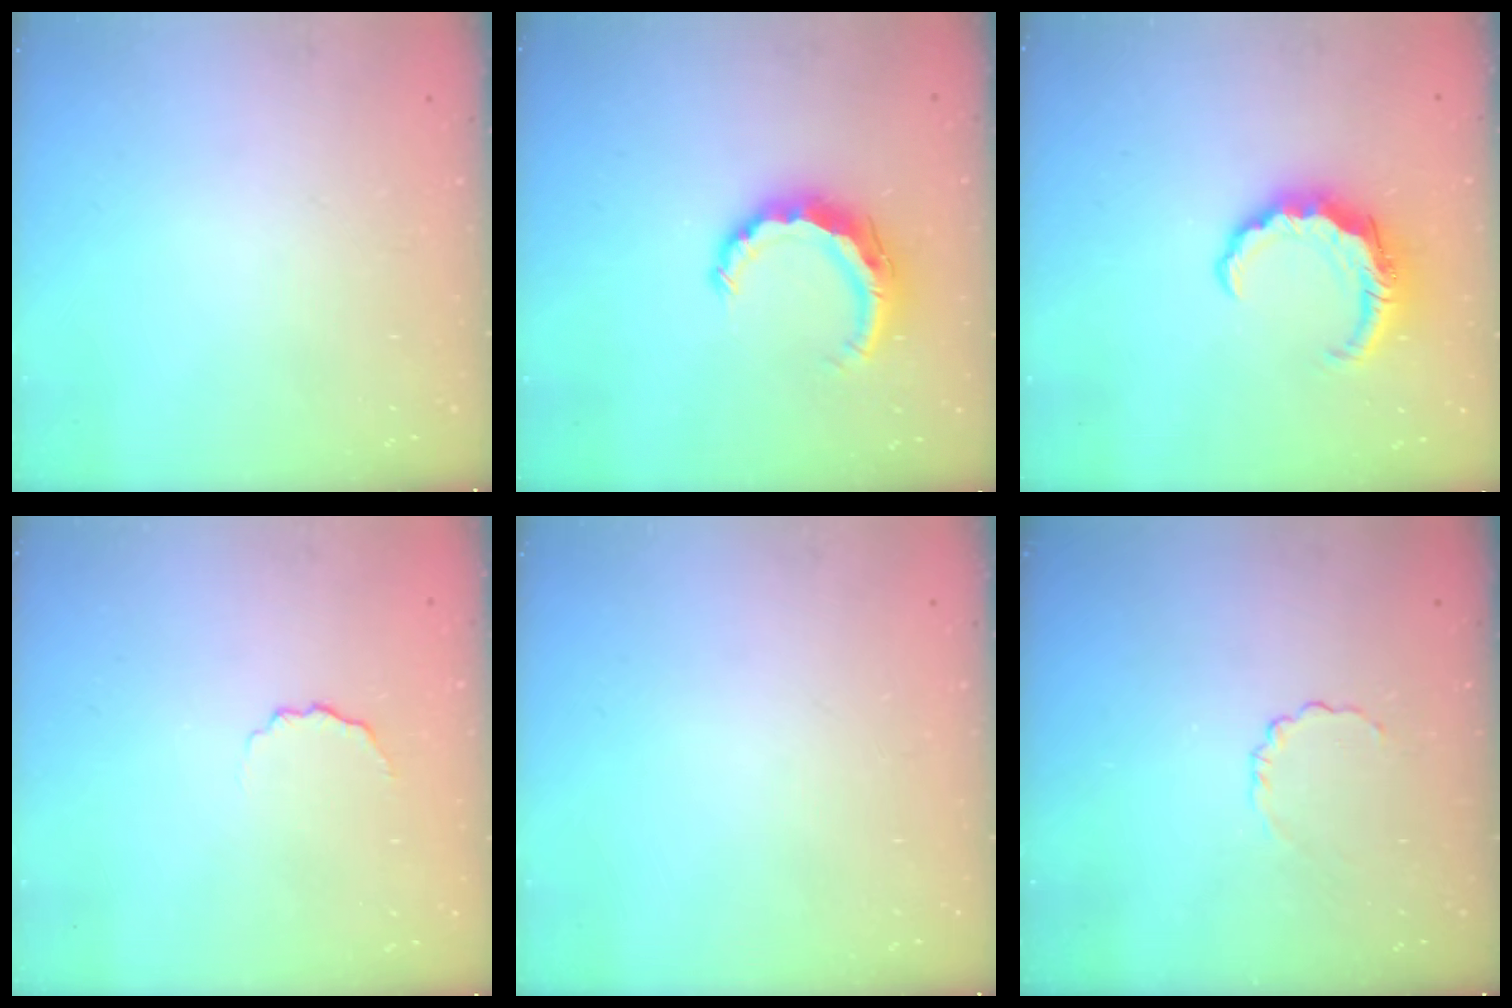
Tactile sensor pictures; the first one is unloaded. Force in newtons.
{"total": 8.1, "press": 8.0, "slide": 1.0}
{"total": 8.0, "press": 7.9, "slide": 0.7}
{"total": 4.1, "press": 3.9, "slide": 1.2}
{"total": 0.0}
{"total": 3.0, "press": 2.8, "slide": 1.0}